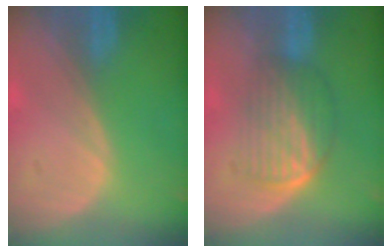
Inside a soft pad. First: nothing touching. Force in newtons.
{"total": 7.2, "press": 6.1, "slide": 4.0}